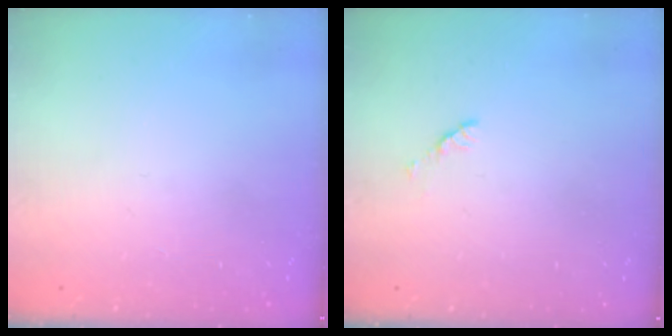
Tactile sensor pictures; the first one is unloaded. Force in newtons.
{"total": 2.8, "press": 2.7, "slide": 0.4}